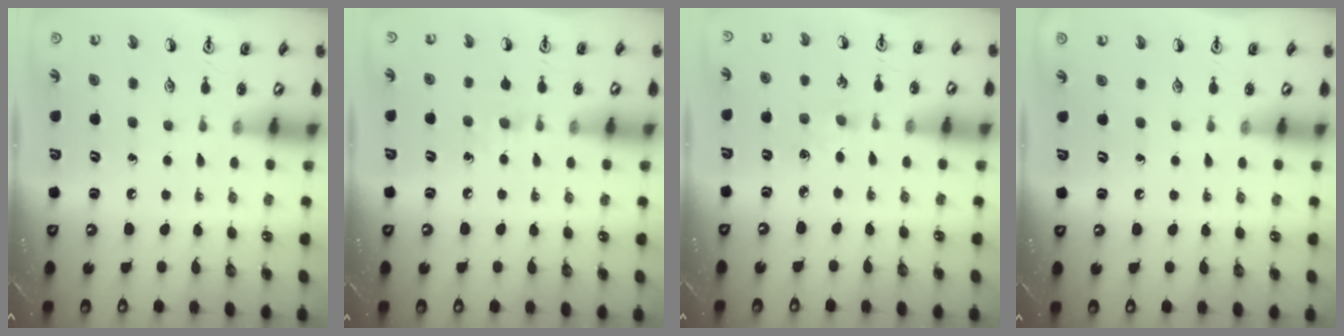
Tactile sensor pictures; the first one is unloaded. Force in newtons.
{"total": 4.4, "press": 4.3, "slide": 0.7}
{"total": 3.3, "press": 3.2, "slide": 0.4}
{"total": 0.0}